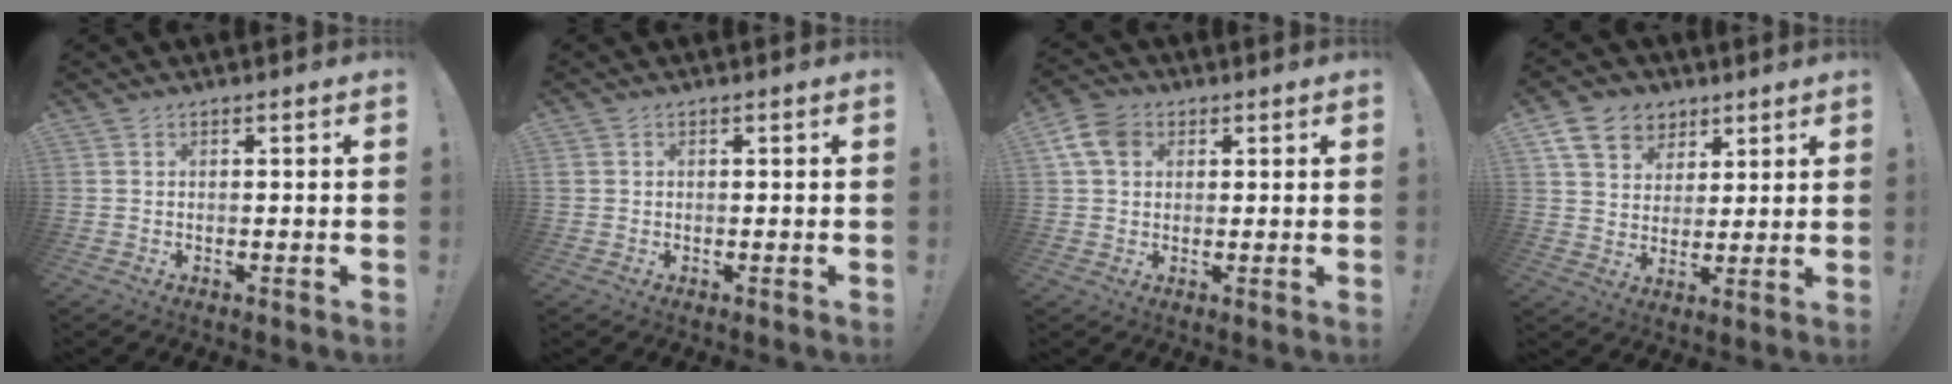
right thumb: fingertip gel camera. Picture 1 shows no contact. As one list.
[{"total": 1.0, "force": [0.1, 0.9, 0.3], "torque": [-0.004, 0.002, 0.003]}, {"total": 8.5, "force": [3.0, 6.3, 4.8], "torque": [-0.090, 0.002, 0.061]}, {"total": 11.7, "force": [6.1, 9.0, 4.3], "torque": [-0.063, -0.033, 0.122]}]